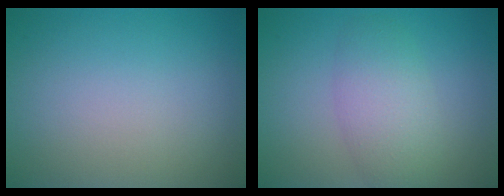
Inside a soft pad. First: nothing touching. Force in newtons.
{"total": 2.4, "press": 2.4, "slide": 0.3}